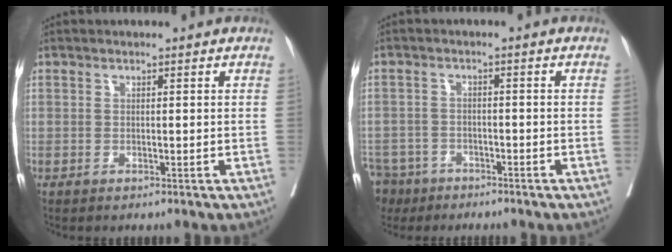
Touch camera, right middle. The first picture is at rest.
{"total": 8.4, "force": [-6.3, 5.3, 1.4], "torque": [-0.048, -0.009, -0.109]}